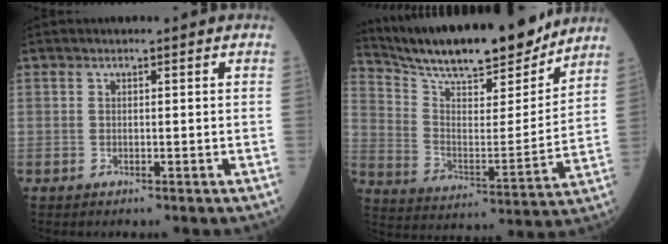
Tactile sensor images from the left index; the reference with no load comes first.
{"total": 21.0, "force": [18.7, 3.3, 8.8], "torque": [-0.160, -0.011, 0.295]}